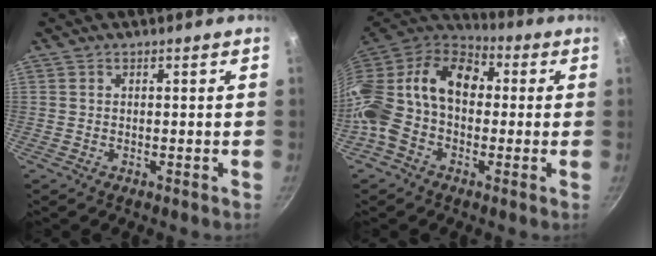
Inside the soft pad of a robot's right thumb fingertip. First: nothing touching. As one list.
[{"total": 19.7, "force": [0.6, 14.0, 13.8], "torque": [-0.261, 0.048, -0.012]}]